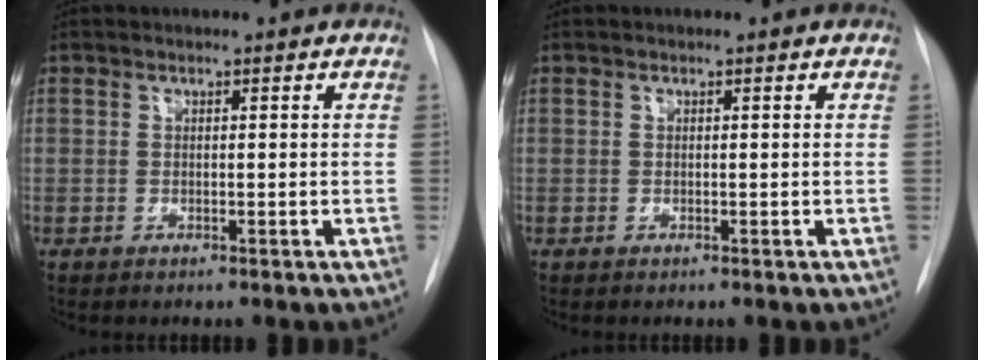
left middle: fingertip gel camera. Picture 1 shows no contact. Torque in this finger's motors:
{"motor_torque": [0.00, 0.00, 0.00, 0.00]}